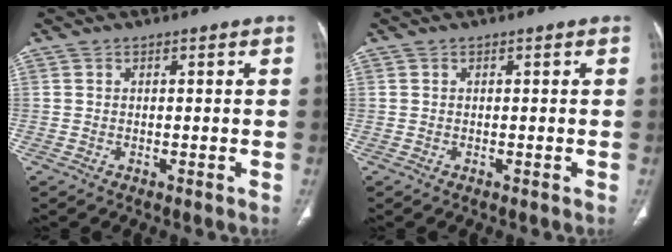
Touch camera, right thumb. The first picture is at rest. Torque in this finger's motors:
{"motor_torque": [-0.23, 0.23, 0.14, 0.39, 0.04]}